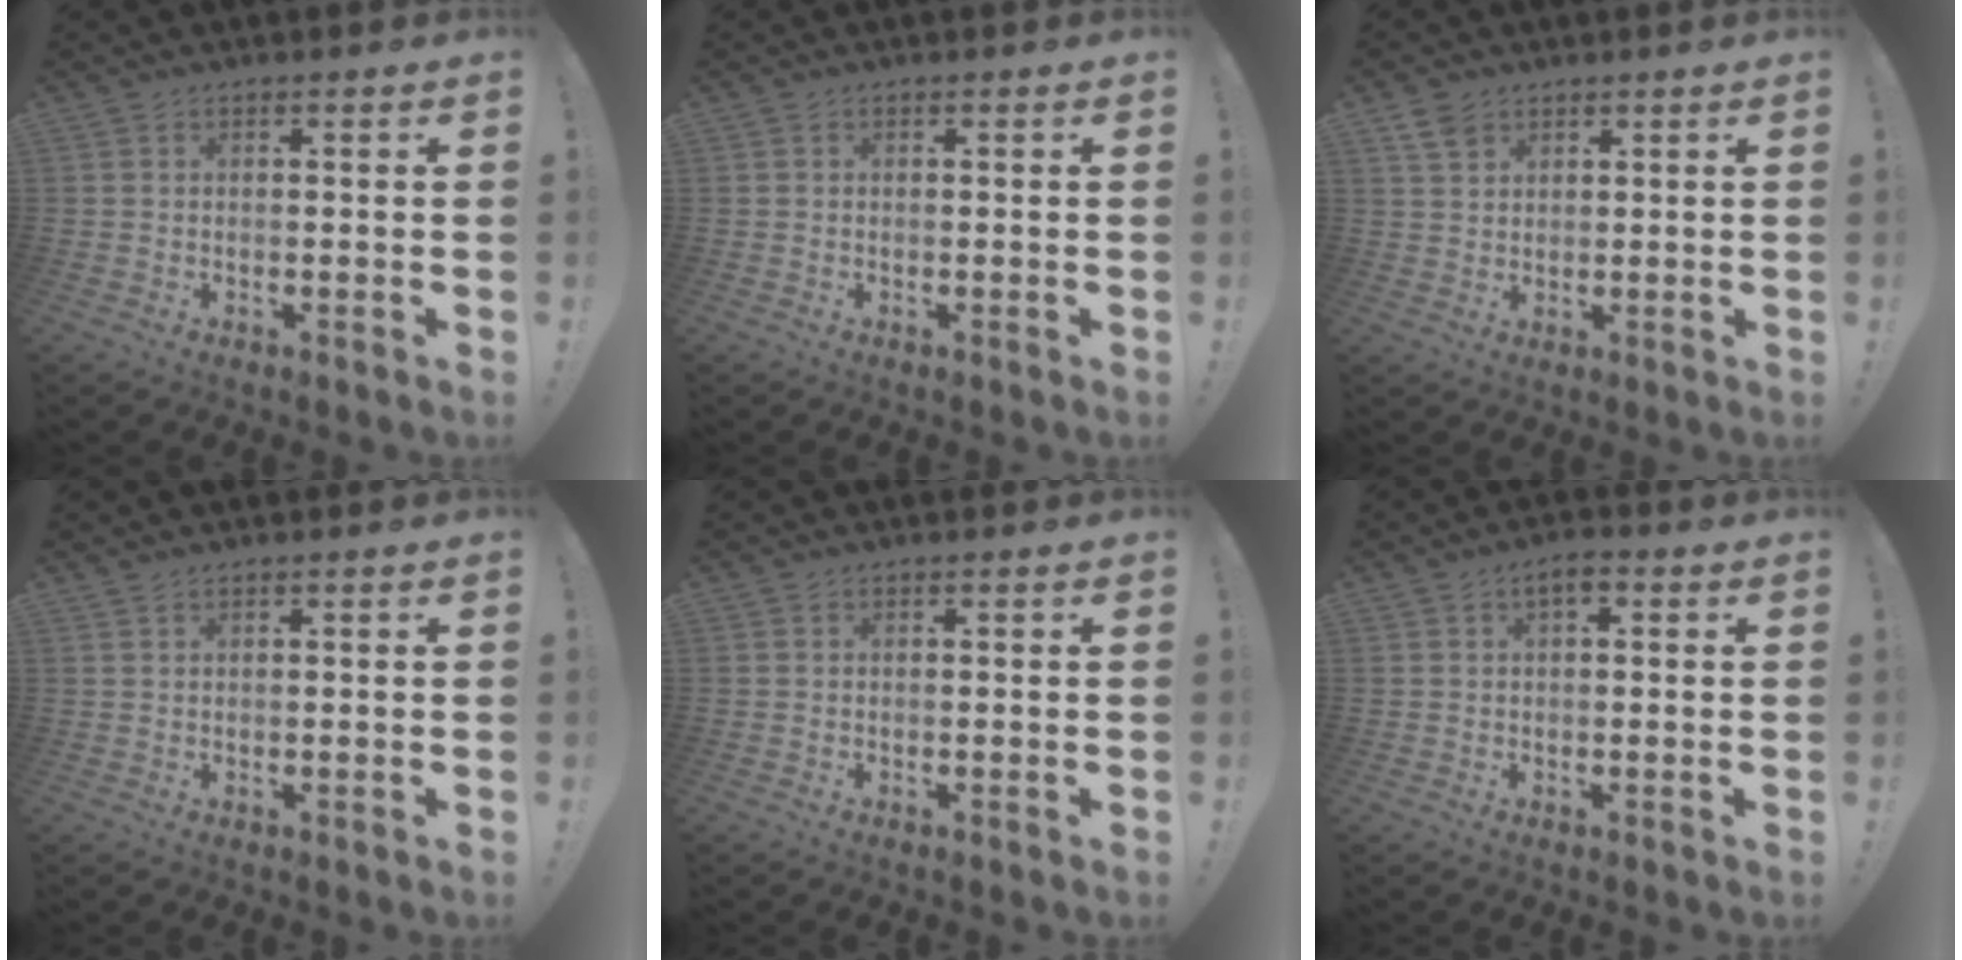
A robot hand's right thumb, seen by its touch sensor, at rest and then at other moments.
{"total": 0.0}
{"total": 5.1, "force": [3.4, 3.4, 1.7], "torque": [-0.022, -0.015, 0.064]}
{"total": 0.7, "force": [0.6, 0.0, 0.4], "torque": [-0.009, 0.000, 0.013]}
{"total": 0.0}
{"total": 2.8, "force": [0.8, 1.2, 2.3], "torque": [-0.039, 0.005, 0.012]}